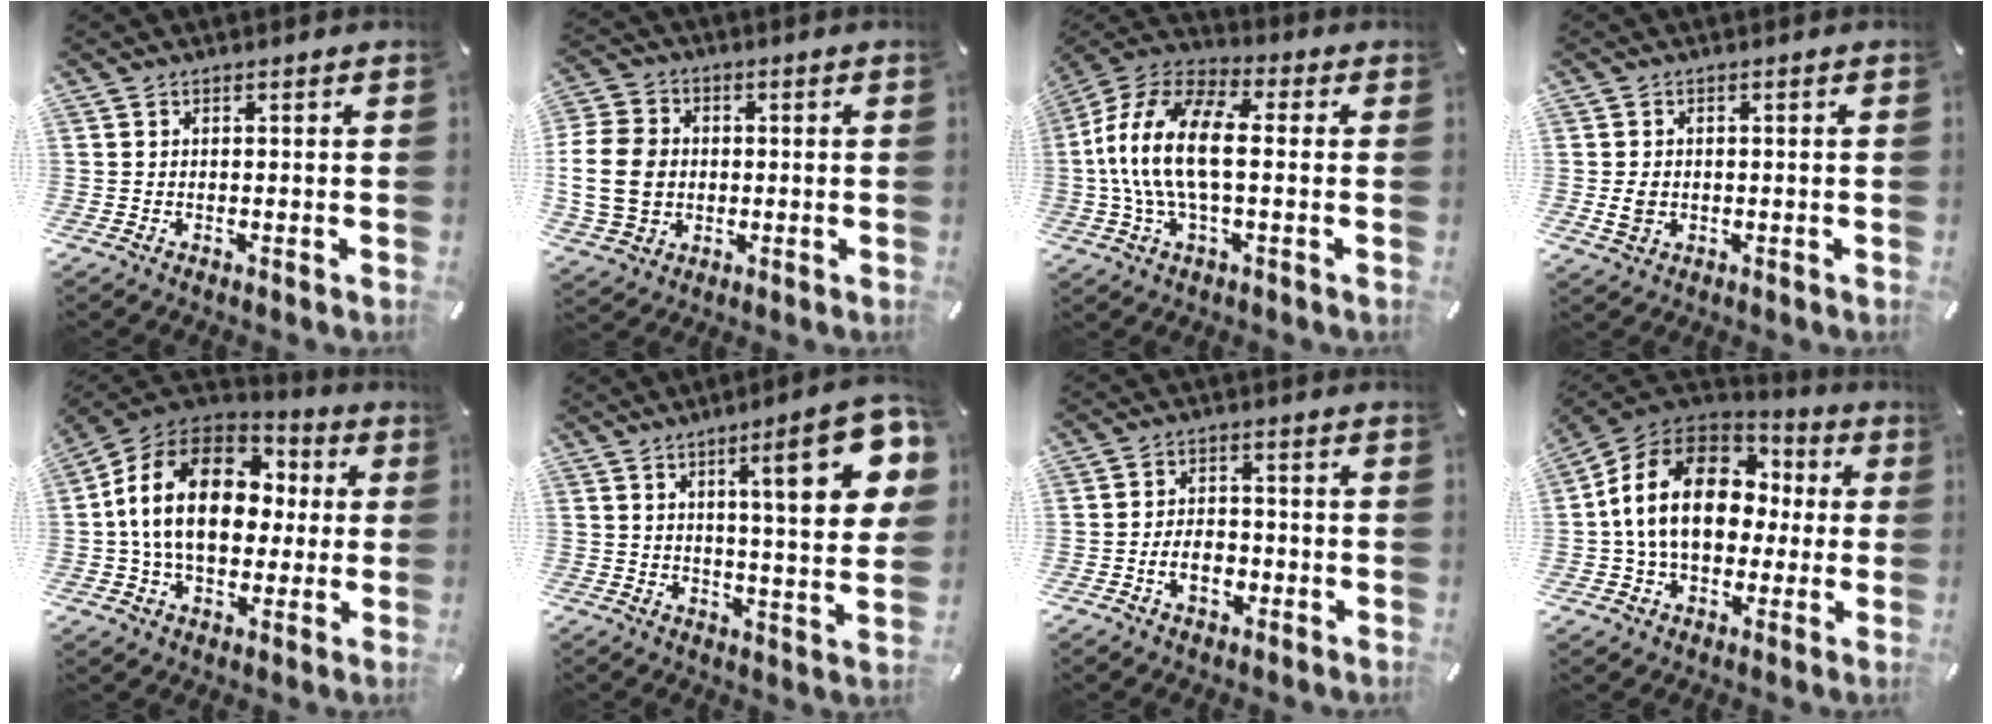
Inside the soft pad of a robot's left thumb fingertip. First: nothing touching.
{"total": 12.9, "force": [-0.5, 11.0, 6.8], "torque": [-0.143, 0.016, -0.009]}
{"total": 15.9, "force": [-0.5, 7.9, 13.8], "torque": [-0.295, 0.001, -0.013]}
{"total": 3.1, "force": [-0.5, 2.6, 1.6], "torque": [-0.029, -0.001, -0.012]}
{"total": 20.0, "force": [2.1, 14.6, 13.6], "torque": [-0.265, 0.014, 0.035]}
{"total": 18.6, "force": [7.1, 4.2, 16.6], "torque": [-0.243, -0.030, 0.097]}
{"total": 6.7, "force": [-2.3, 4.7, 4.2], "torque": [-0.083, 0.012, -0.041]}
{"total": 17.9, "force": [1.3, 13.7, 11.4], "torque": [-0.226, 0.012, 0.027]}